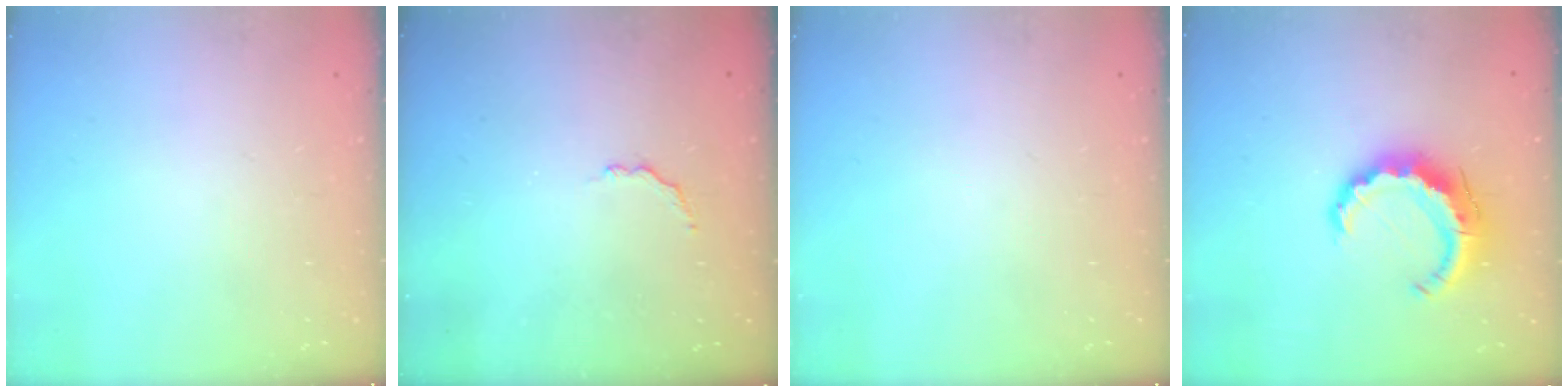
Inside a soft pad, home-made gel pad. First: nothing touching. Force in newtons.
{"total": 2.9, "press": 2.7, "slide": 0.9}
{"total": 0.0}
{"total": 9.7, "press": 9.7, "slide": 1.1}